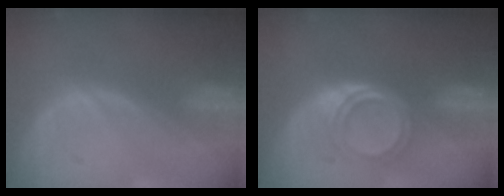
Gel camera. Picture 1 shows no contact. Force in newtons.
{"total": 5.3, "press": 4.5, "slide": 2.8}